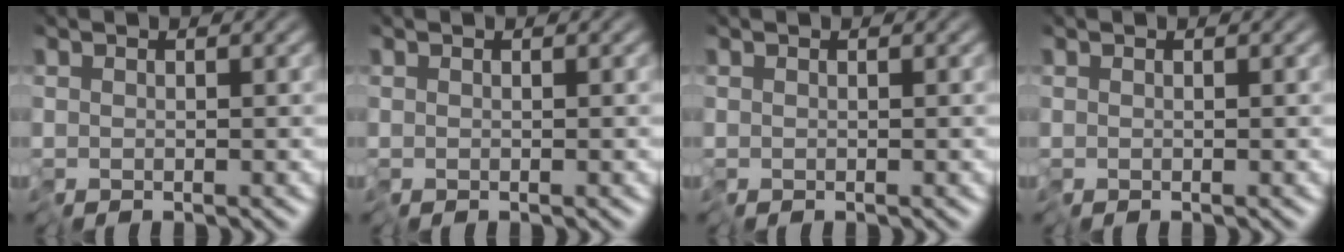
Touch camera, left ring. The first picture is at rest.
{"total": 0.0}
{"total": 0.0}
{"total": 0.0}